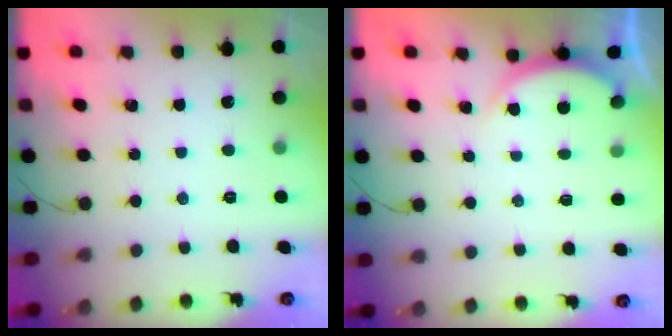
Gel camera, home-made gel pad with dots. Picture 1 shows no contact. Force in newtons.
{"total": 2.1, "press": 2.0, "slide": 0.5}